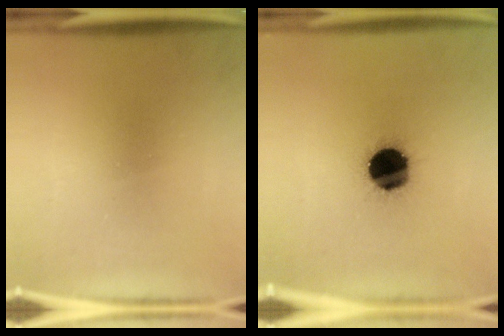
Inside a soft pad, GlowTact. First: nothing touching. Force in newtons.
{"total": 16.5}